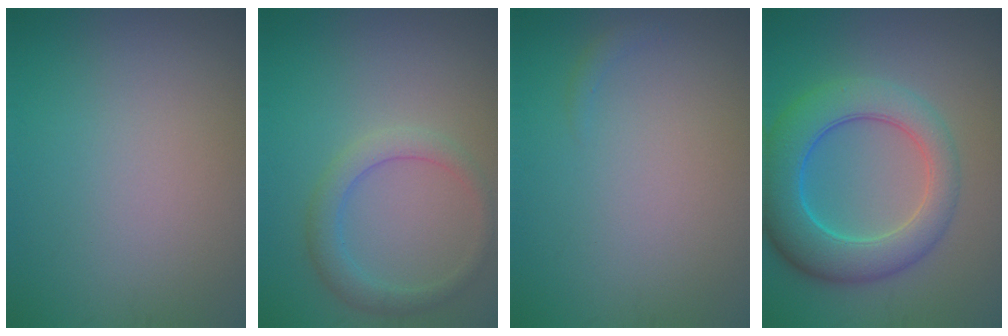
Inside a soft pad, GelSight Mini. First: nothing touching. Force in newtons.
{"total": 2.6, "press": 2.6, "slide": 0.2}
{"total": 0.5, "press": 0.5, "slide": 0.1}
{"total": 7.6, "press": 7.6, "slide": 0.3}